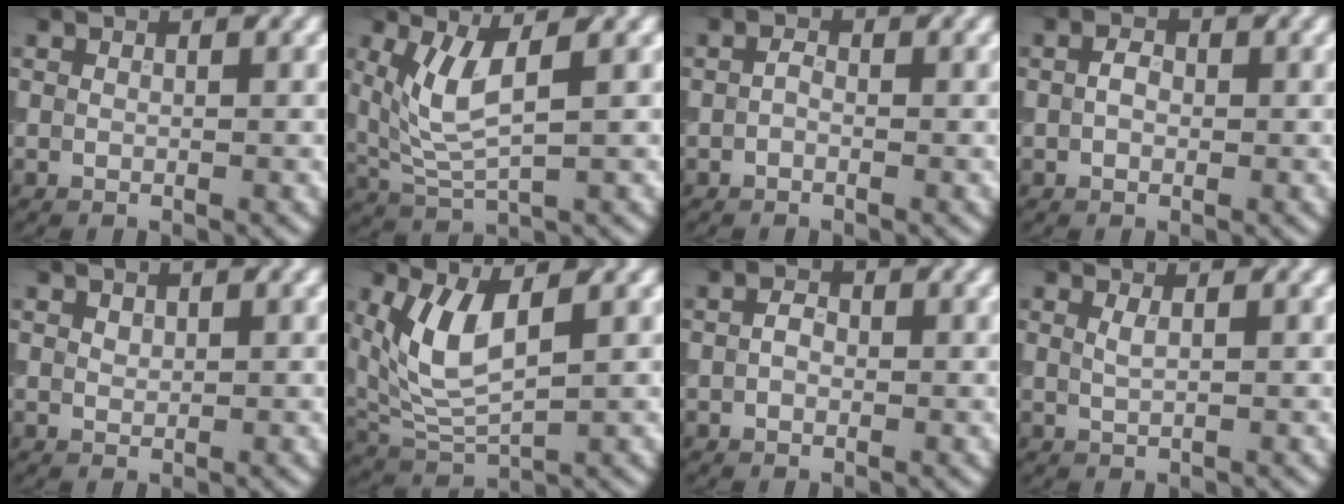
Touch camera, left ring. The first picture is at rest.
{"total": 4.7, "force": [1.3, 1.7, 4.2], "torque": [-0.103, 0.001, 0.040]}
{"total": 0.9, "force": [-0.6, 0.3, 0.6], "torque": [-0.011, 0.006, -0.008]}
{"total": 1.6, "force": [-0.3, 1.0, 1.2], "torque": [-0.023, 0.007, -0.003]}
{"total": 0.7, "force": [0.4, 0.4, 0.4], "torque": [-0.007, 0.006, 0.012]}
{"total": 6.3, "force": [1.7, 2.8, 5.4], "torque": [-0.127, 0.002, 0.045]}
{"total": 1.3, "force": [-0.4, 0.8, 1.0], "torque": [-0.018, 0.006, -0.005]}
{"total": 0.9, "force": [0.3, 0.2, 0.8], "torque": [-0.018, 0.005, 0.013]}